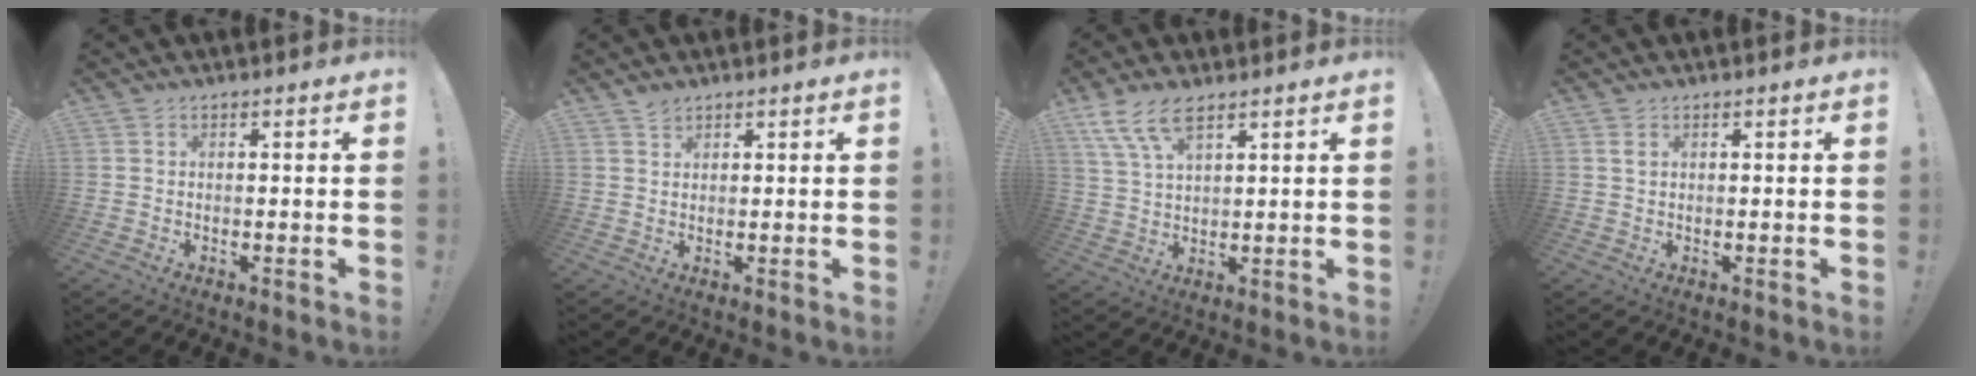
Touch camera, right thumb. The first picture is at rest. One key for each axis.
{"total": 1.8, "fx": 1.6, "fy": 0.6, "fz": 0.5, "tx": -0.006, "ty": -0.008, "tz": 0.029}
{"total": 8.9, "fx": 5.9, "fy": 3.3, "fz": 5.8, "tx": -0.115, "ty": -0.017, "tz": 0.115}
{"total": 0.0}